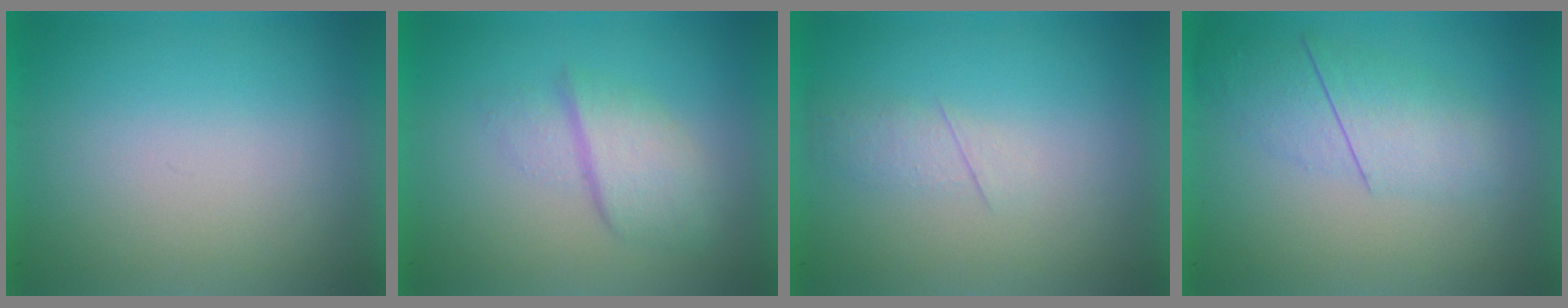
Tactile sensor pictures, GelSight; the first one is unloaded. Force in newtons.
{"total": 2.7}
{"total": 2.1}
{"total": 2.4}